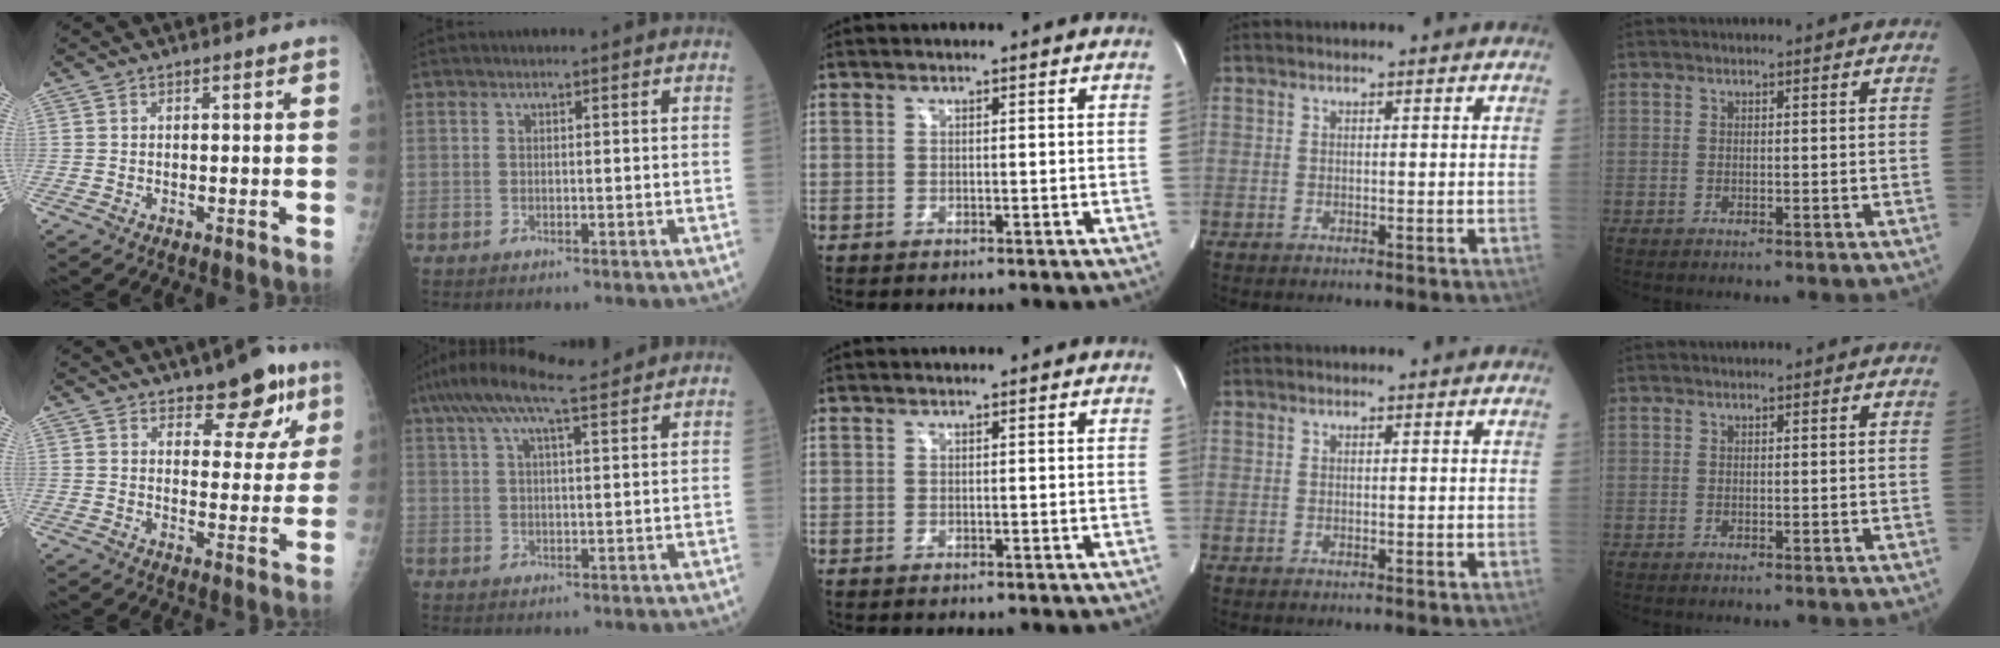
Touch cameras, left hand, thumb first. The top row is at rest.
{"thumb": {"total": 9.7, "force": [6.4, 4.5, 5.7], "torque": [-0.034, -0.035, 0.087]}, "index": {"total": 11.5, "force": [9.2, 1.0, 6.7], "torque": [-0.125, 0.040, 0.144]}}